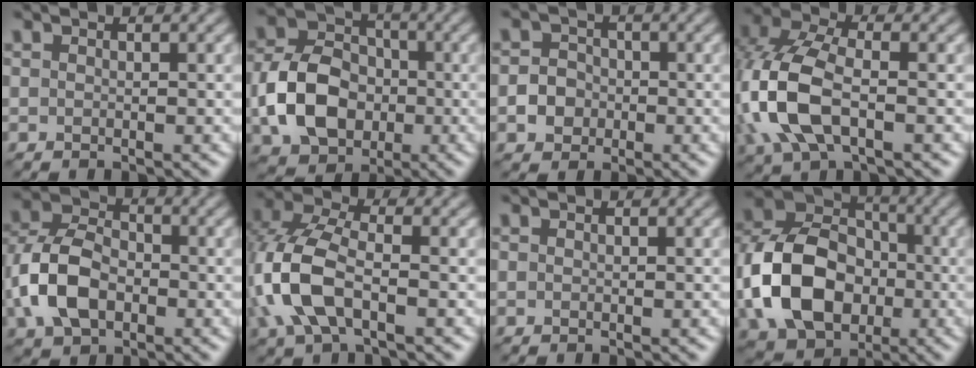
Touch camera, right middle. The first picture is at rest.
{"total": 8.2, "force": [-1.8, 6.2, 5.0], "torque": [-0.101, 0.004, -0.044]}
{"total": 2.5, "force": [-0.8, 2.2, 0.9], "torque": [-0.007, -0.001, -0.020]}
{"total": 8.4, "force": [-2.2, 4.7, 6.6], "torque": [-0.170, 0.003, -0.054]}
{"total": 7.5, "force": [-1.9, 5.2, 5.1], "torque": [-0.116, 0.005, -0.048]}
{"total": 7.6, "force": [-2.2, 4.1, 6.0], "torque": [-0.157, 0.004, -0.054]}
{"total": 0.0}
{"total": 12.6, "force": [-2.7, 9.4, 7.9], "torque": [-0.167, 0.006, -0.063]}